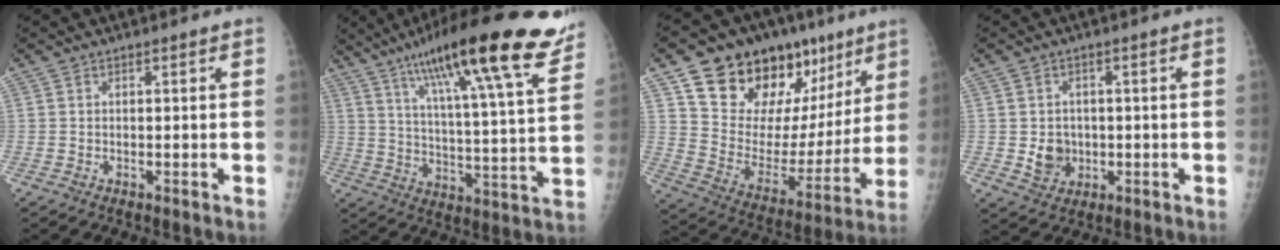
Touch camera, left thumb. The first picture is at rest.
{"total": 25.7, "force": [17.2, 3.6, 18.7], "torque": [-0.281, -0.044, 0.258]}
{"total": 26.4, "force": [14.7, 14.9, 16.1], "torque": [-0.197, -0.024, 0.248]}
{"total": 5.1, "force": [-0.3, 4.4, 2.4], "torque": [-0.016, 0.002, 0.003]}